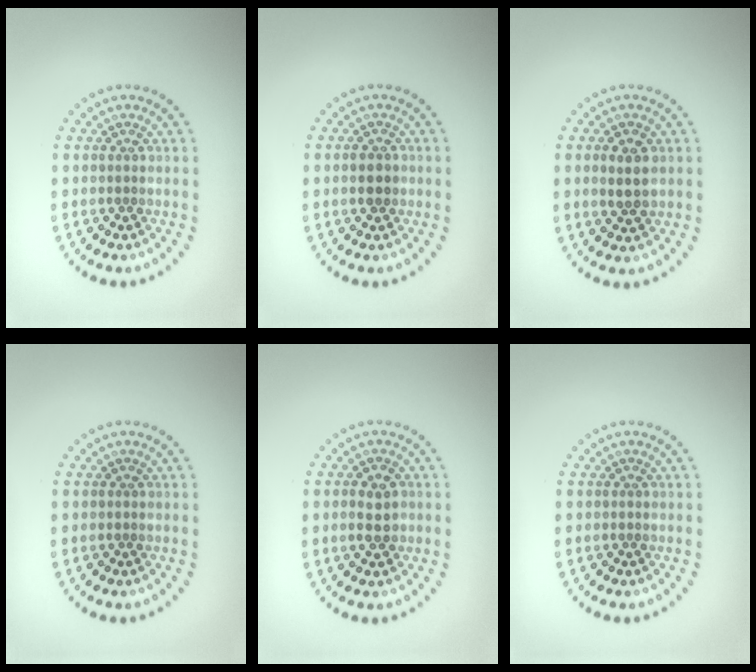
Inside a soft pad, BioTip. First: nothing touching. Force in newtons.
{"total": 1.7, "press": 1.7, "slide": 0.2}
{"total": 2.7, "press": 2.6, "slide": 0.5}
{"total": 0.0}
{"total": 2.3, "press": 2.3, "slide": 0.0}
{"total": 0.0}